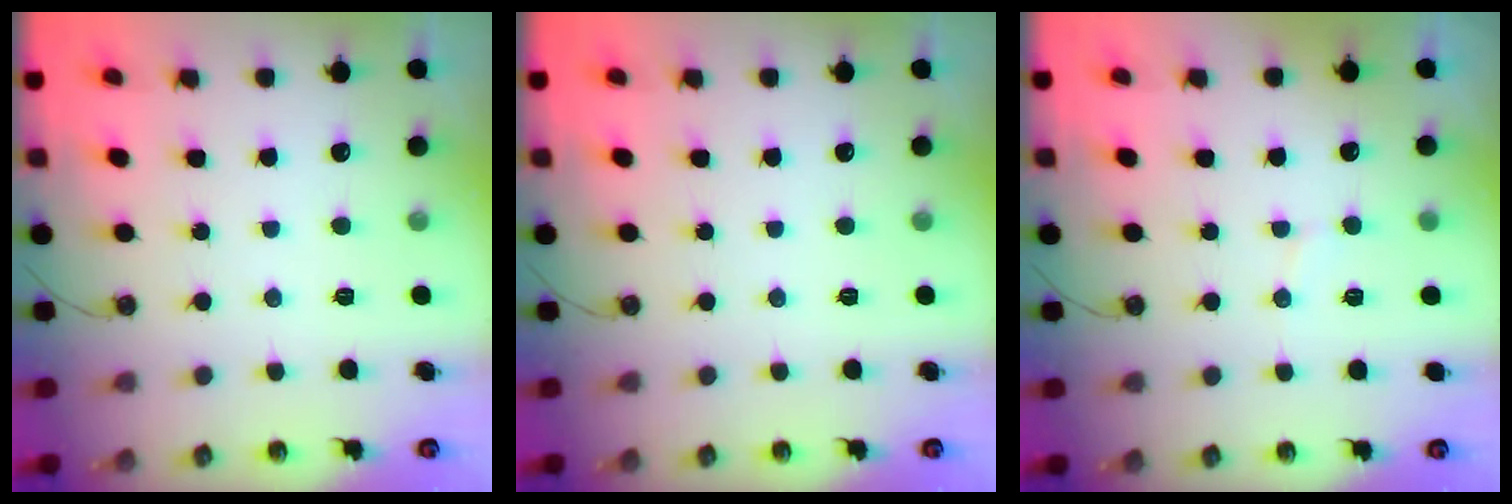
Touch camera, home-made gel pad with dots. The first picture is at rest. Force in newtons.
{"total": 0.0}
{"total": 5.1, "press": 4.9, "slide": 1.3}